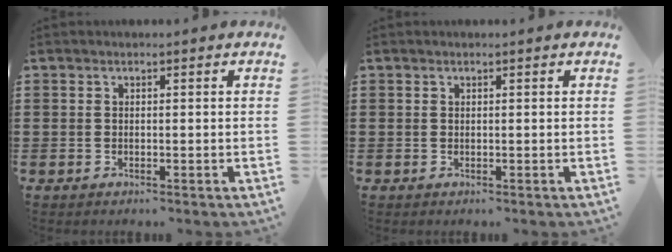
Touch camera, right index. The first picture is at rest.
{"total": 0.0}